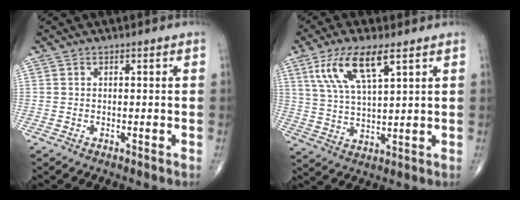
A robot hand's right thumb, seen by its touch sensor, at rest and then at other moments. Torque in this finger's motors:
{"motor_torque": [0.05, 0.25, 0.42, 0.22, 0.27]}